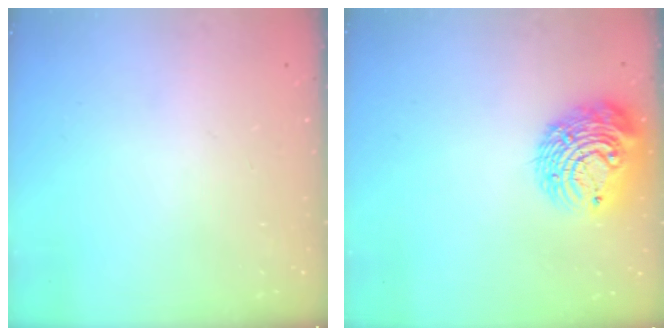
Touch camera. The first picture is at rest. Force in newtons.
{"total": 14.9, "press": 14.8, "slide": 1.2}